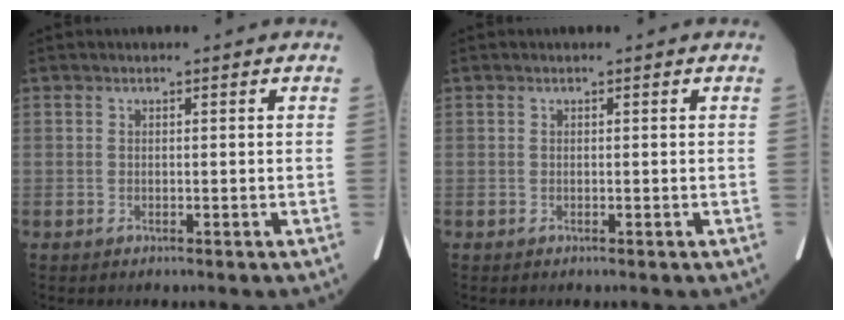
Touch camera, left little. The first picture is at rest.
{"total": 0.0}